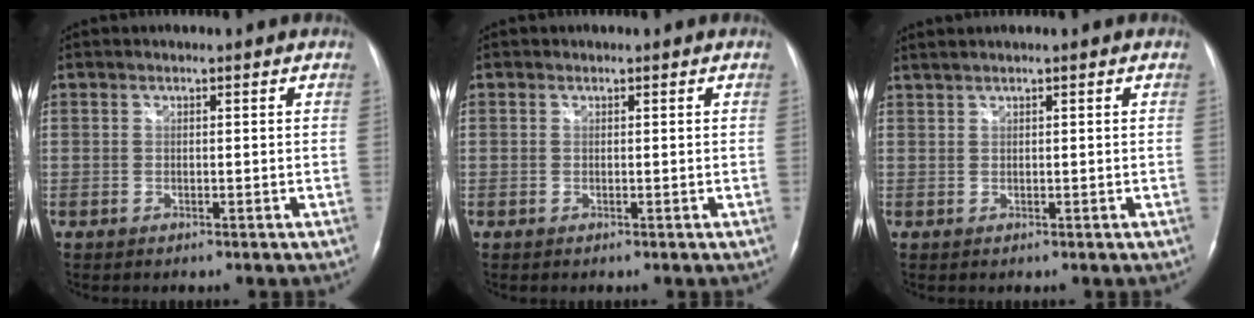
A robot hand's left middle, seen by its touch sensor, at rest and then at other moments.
{"total": 0.5, "force": [0.1, 0.5, 0.1], "torque": [0.002, 0.003, 0.000]}
{"total": 1.4, "force": [1.3, -0.1, 0.5], "torque": [-0.014, 0.012, 0.030]}